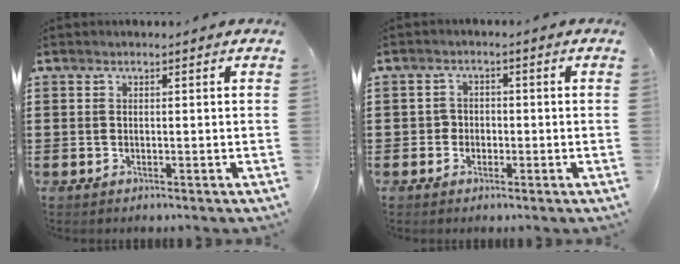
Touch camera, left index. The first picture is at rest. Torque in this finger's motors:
{"motor_torque": [-0.05, 0.00, -0.03, -0.01]}